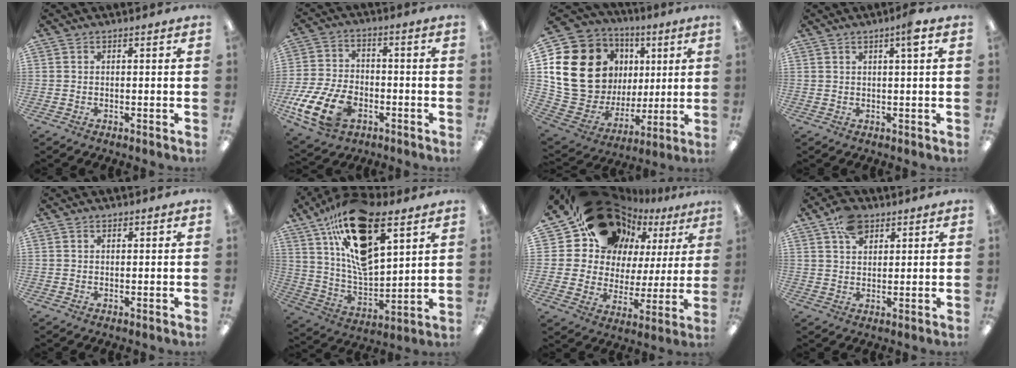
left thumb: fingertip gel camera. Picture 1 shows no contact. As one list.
[{"total": 14.9, "force": [-6.2, 9.2, 10.0], "torque": [-0.210, 0.030, -0.104]}, {"total": 21.7, "force": [5.7, 17.7, 11.2], "torque": [-0.250, -0.030, 0.136]}, {"total": 3.5, "force": [1.7, 0.2, 3.0], "torque": [-0.055, -0.001, 0.026]}, {"total": 0.9, "force": [0.6, 0.5, 0.3], "torque": [-0.006, 0.002, 0.011]}, {"total": 21.6, "force": [13.1, 9.0, 14.6], "torque": [-0.270, -0.073, 0.229]}, {"total": 21.1, "force": [15.9, 12.1, 6.9], "torque": [-0.132, -0.100, 0.307]}, {"total": 6.8, "force": [4.1, 4.3, 3.3], "torque": [-0.062, -0.003, 0.077]}]